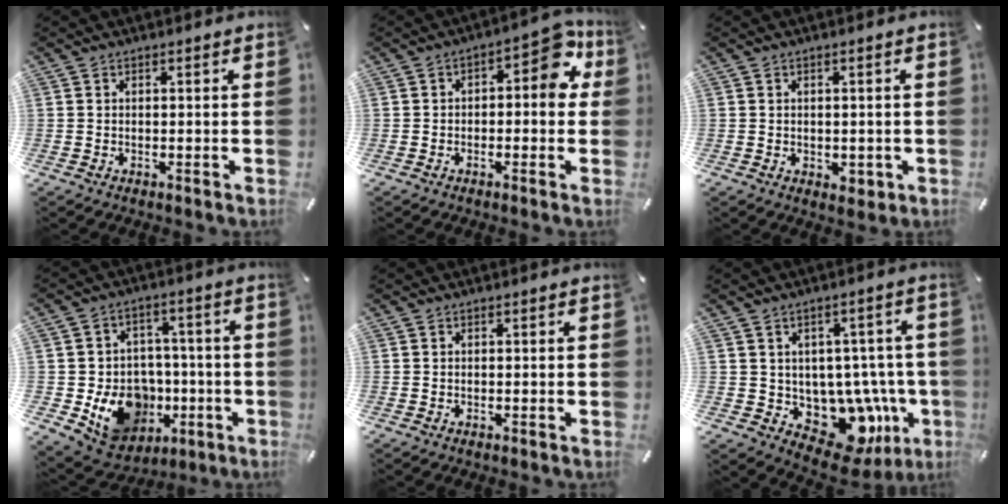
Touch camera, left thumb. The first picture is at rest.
{"total": 8.9, "force": [2.1, 4.6, 7.3], "torque": [-0.082, -0.018, 0.028]}
{"total": 2.2, "force": [-0.4, 1.8, 1.2], "torque": [-0.012, -0.001, -0.007]}
{"total": 14.8, "force": [-3.8, 12.8, 6.4], "torque": [-0.090, 0.016, -0.046]}
{"total": 0.0}
{"total": 12.0, "force": [-3.7, 8.9, 7.1], "torque": [-0.072, -0.003, -0.044]}